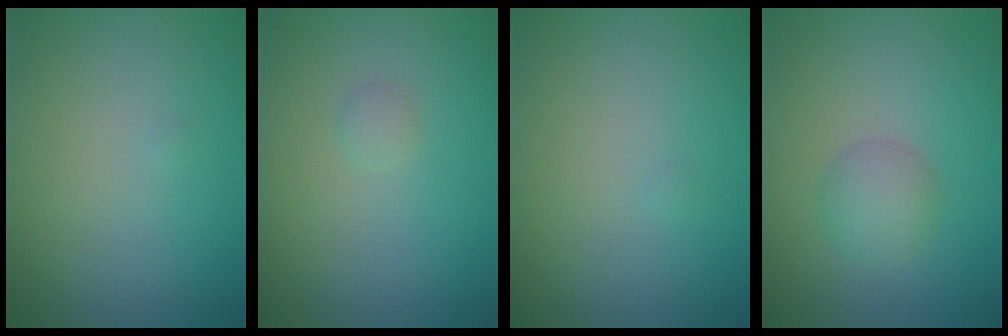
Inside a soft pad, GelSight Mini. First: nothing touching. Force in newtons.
{"total": 0.6, "press": 0.6, "slide": 0.0}
{"total": 0.0}
{"total": 2.5, "press": 2.4, "slide": 0.2}